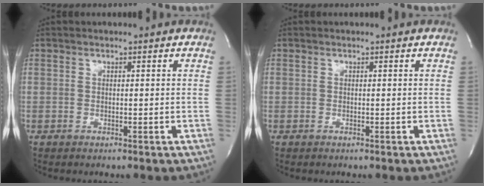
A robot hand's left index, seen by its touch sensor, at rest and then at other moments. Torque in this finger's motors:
{"motor_torque": [-0.04, 0.04, -0.01, 0.00]}